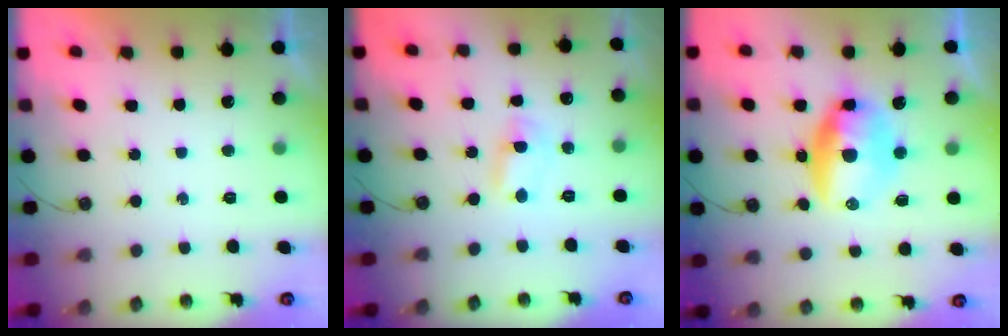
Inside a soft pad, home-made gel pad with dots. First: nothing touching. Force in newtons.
{"total": 2.2, "press": 2.2, "slide": 0.3}
{"total": 11.6, "press": 11.5, "slide": 0.9}